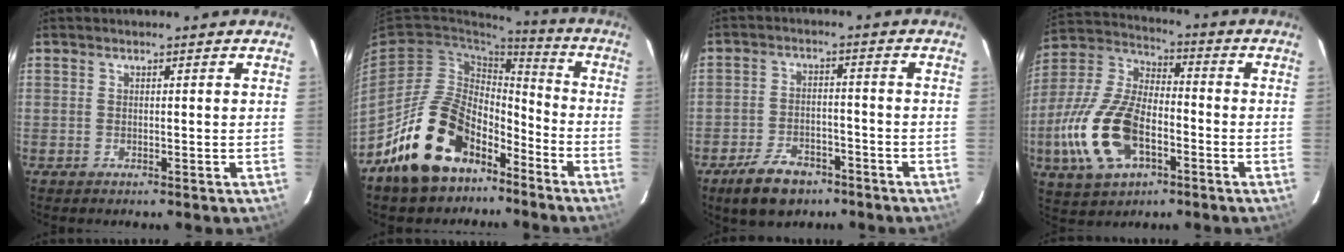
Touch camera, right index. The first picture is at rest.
{"total": 18.8, "force": [-12.0, 11.0, 9.5], "torque": [-0.195, 0.028, -0.182]}
{"total": 9.2, "force": [-6.3, 4.9, 4.5], "torque": [-0.110, 0.007, -0.097]}
{"total": 18.3, "force": [-6.3, 9.6, 14.3], "torque": [-0.326, -0.006, -0.114]}